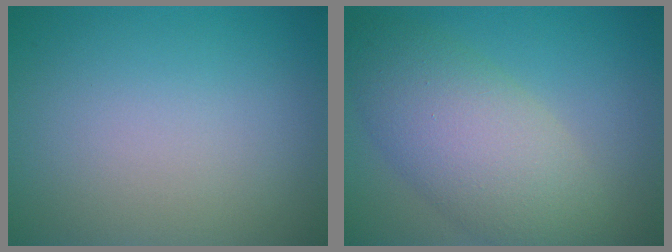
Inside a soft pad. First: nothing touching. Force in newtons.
{"total": 7.2, "press": 7.2, "slide": 0.4}